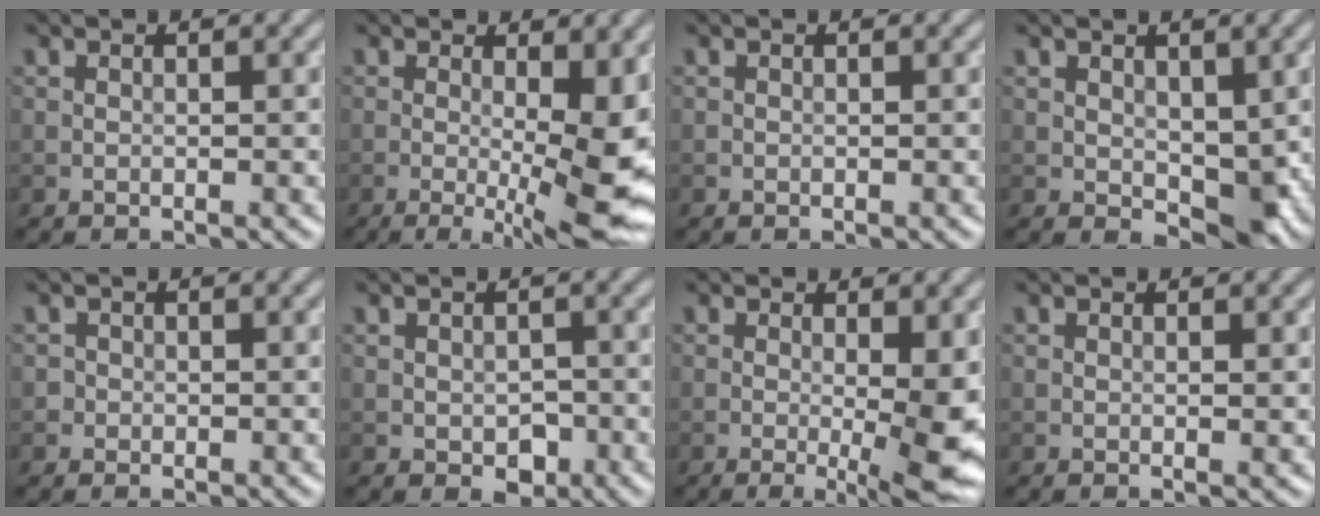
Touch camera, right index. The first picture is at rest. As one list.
[{"total": 11.0, "force": [-0.8, 2.8, 10.6], "torque": [-0.133, -0.009, -0.005]}, {"total": 0.0}, {"total": 3.5, "force": [0.4, 2.2, 2.7], "torque": [-0.036, -0.008, 0.012]}, {"total": 0.7, "force": [-0.1, 0.7, 0.0], "torque": [0.008, -0.004, -0.004]}, {"total": 1.9, "force": [-0.5, 1.3, 1.2], "torque": [-0.016, -0.007, -0.005]}, {"total": 7.4, "force": [-0.6, 1.5, 7.2], "torque": [-0.100, -0.018, -0.006]}, {"total": 0.6, "force": [0.2, 0.1, 0.5], "torque": [-0.007, -0.002, 0.002]}]